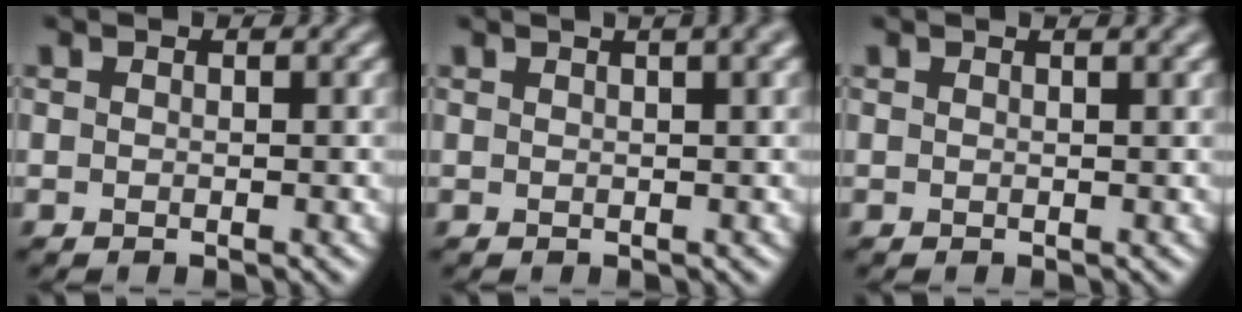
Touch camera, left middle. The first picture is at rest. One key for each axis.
{"total": 6.9, "fx": 3.9, "fy": 2.9, "fz": 4.9, "tx": -0.040, "ty": 0.042, "tz": 0.023}
{"total": 2.6, "fx": 1.7, "fy": 0.9, "fz": 1.7, "tx": -0.012, "ty": 0.007, "tz": 0.010}